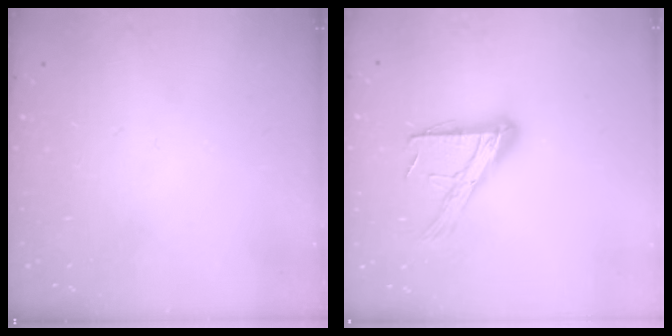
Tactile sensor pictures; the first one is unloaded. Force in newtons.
{"total": 13.9, "press": 13.9, "slide": 1.2}